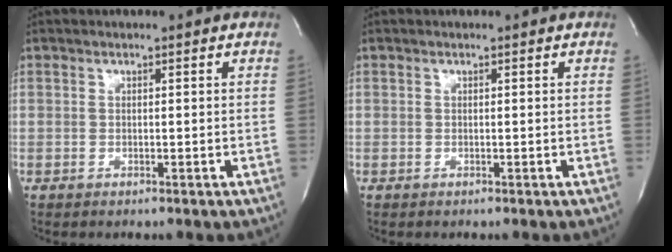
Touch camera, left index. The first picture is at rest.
{"total": 0.0}